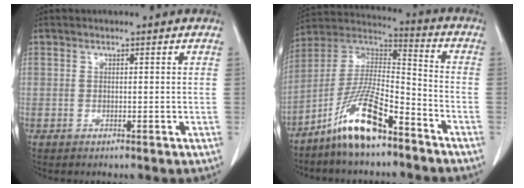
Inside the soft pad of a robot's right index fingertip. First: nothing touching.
{"total": 13.1, "force": [-8.8, 2.6, 9.4], "torque": [-0.193, 0.005, -0.164]}